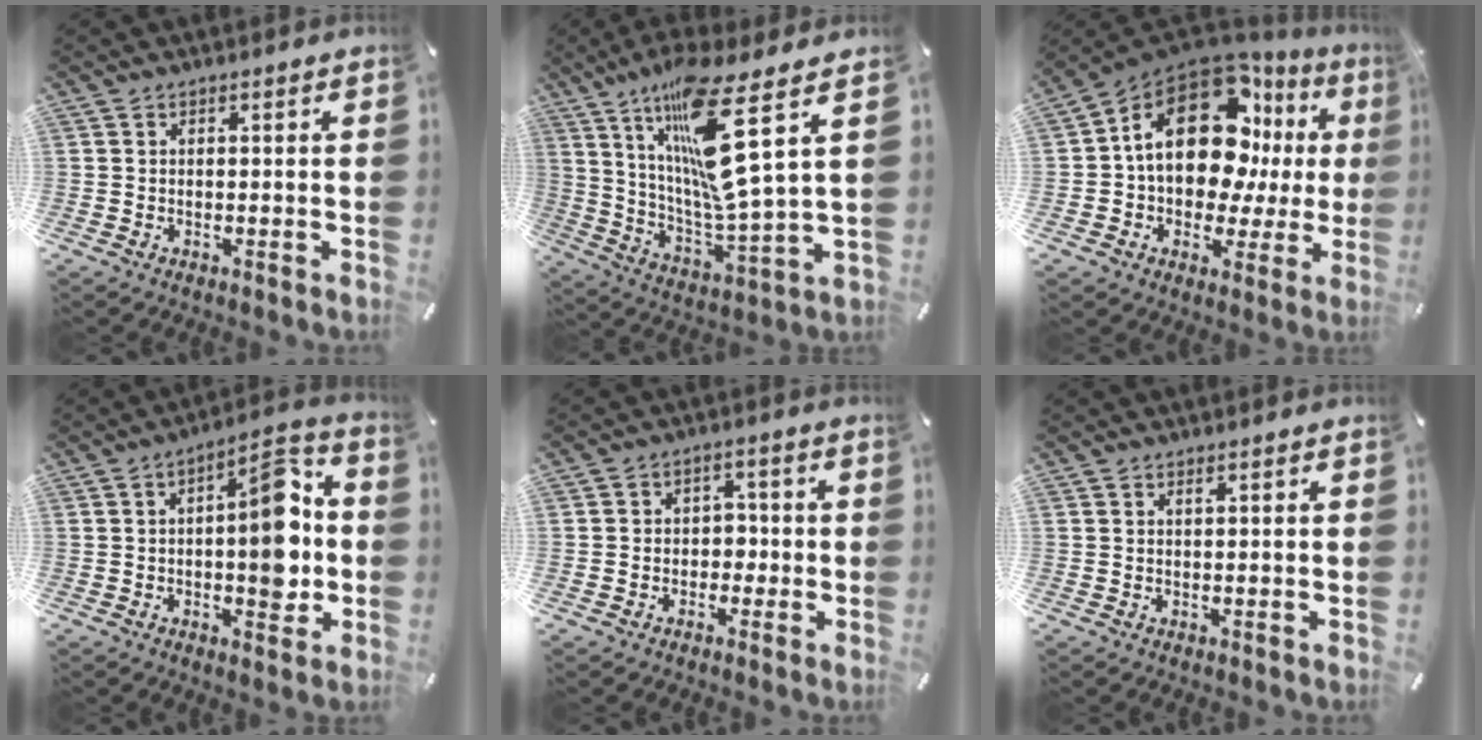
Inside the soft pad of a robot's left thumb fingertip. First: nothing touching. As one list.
[{"total": 18.4, "force": [9.4, 2.2, 15.7], "torque": [-0.313, -0.070, 0.132]}, {"total": 20.2, "force": [6.1, 12.6, 14.6], "torque": [-0.251, -0.029, 0.102]}, {"total": 13.5, "force": [-0.9, 6.3, 12.0], "torque": [-0.143, 0.003, -0.016]}, {"total": 3.8, "force": [-1.2, 3.4, 1.3], "torque": [-0.018, 0.010, -0.027]}, {"total": 0.6, "force": [0.3, 0.0, 0.6], "torque": [-0.010, -0.001, 0.006]}]